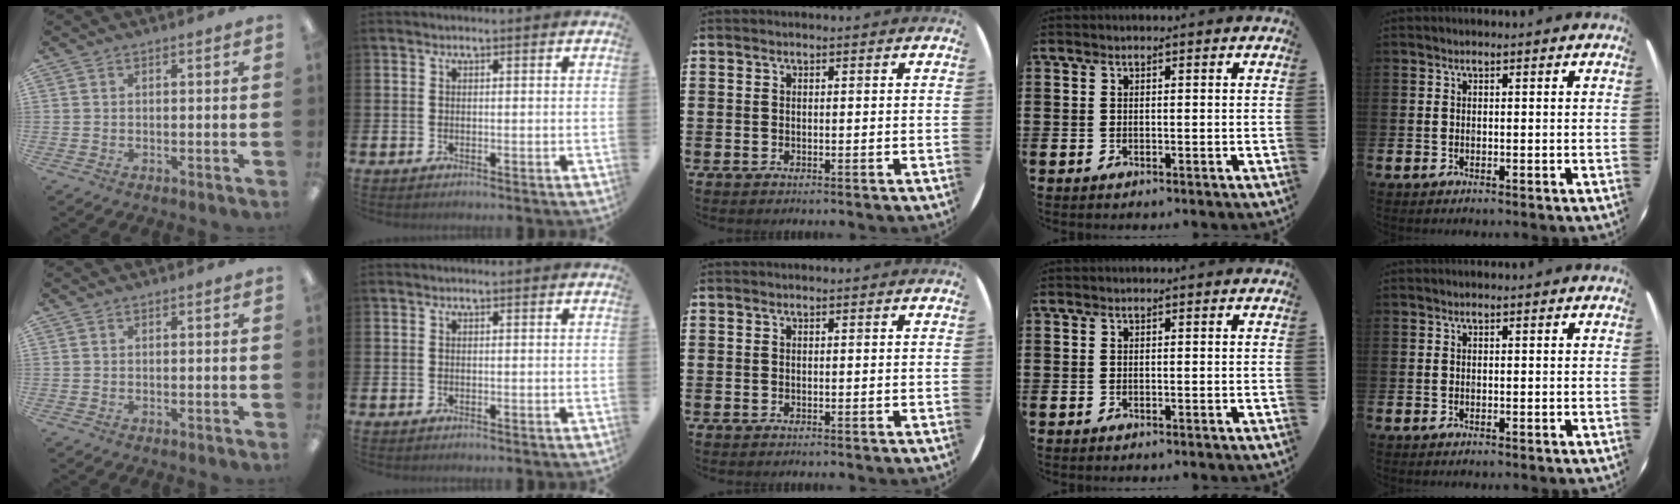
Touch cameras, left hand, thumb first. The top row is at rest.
{}